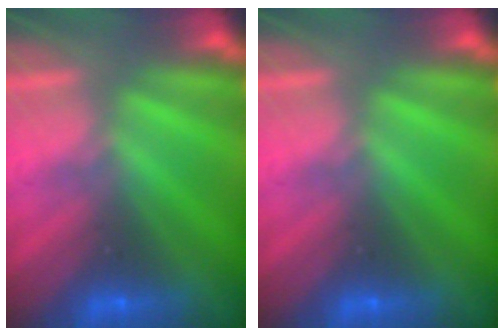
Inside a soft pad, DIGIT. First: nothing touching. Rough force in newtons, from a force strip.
{"total": 0.0}